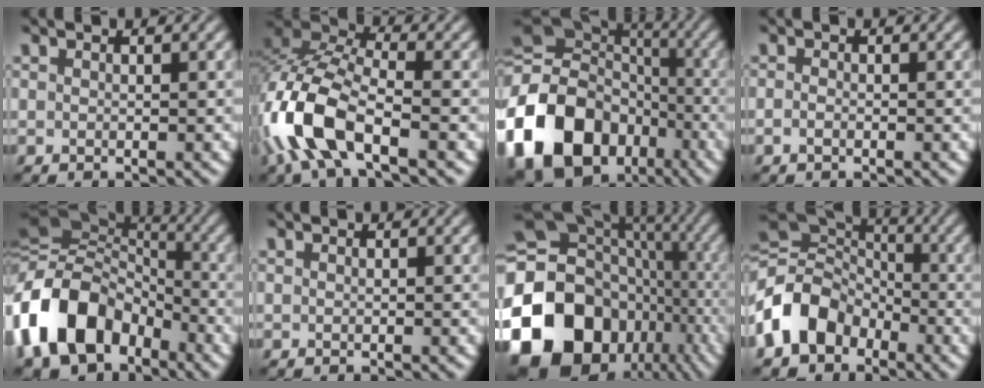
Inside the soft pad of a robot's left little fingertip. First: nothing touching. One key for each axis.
{"total": 9.7, "fx": -4.1, "fy": 4.7, "fz": 7.4, "tx": -0.171, "ty": 0.004, "tz": -0.090}
{"total": 20.5, "fx": -8.0, "fy": 16.3, "fz": 9.6, "tx": -0.231, "ty": -0.023, "tz": -0.157}
{"total": 0.7, "fx": -0.4, "fy": 0.3, "fz": 0.5, "tx": -0.013, "ty": -0.002, "tz": -0.009}
{"total": 12.9, "fx": -5.3, "fy": 8.7, "fz": 7.9, "tx": -0.163, "ty": 0.010, "tz": -0.113}
{"total": 0.0}
{"total": 21.3, "fx": -7.6, "fy": 16.7, "fz": 10.8, "tx": -0.232, "ty": -0.022, "tz": -0.116}
{"total": 9.2, "fx": -3.7, "fy": 7.1, "fz": 4.6, "tx": -0.091, "ty": 0.000, "tz": -0.089}